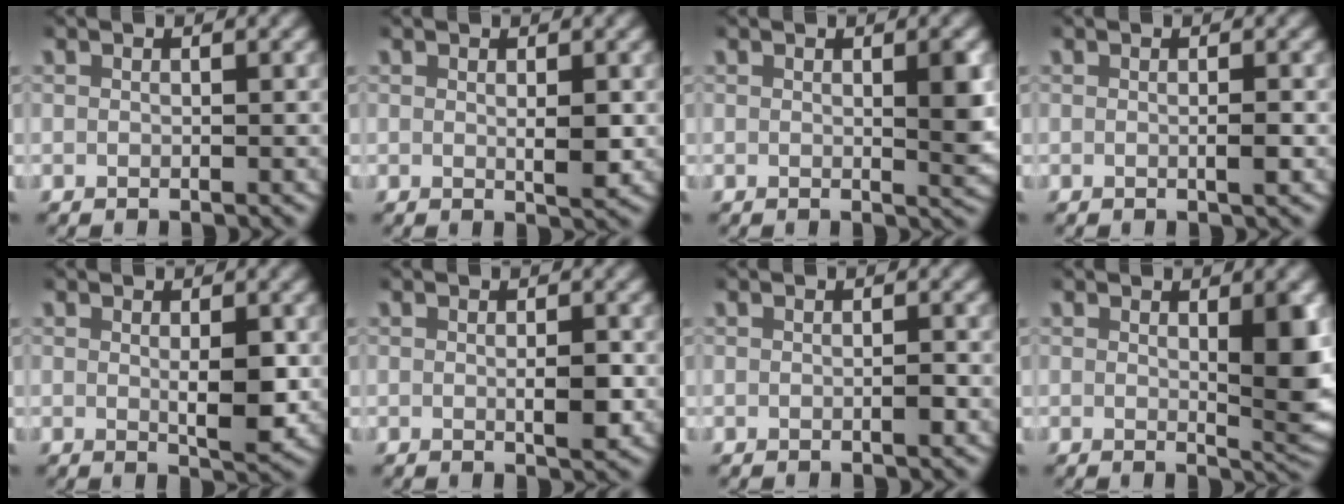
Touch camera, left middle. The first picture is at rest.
{"total": 1.7, "force": [0.2, 0.5, 1.6], "torque": [-0.024, -0.010, 0.005]}
{"total": 2.3, "force": [0.4, 0.5, 2.2], "torque": [-0.022, -0.009, 0.007]}
{"total": 0.9, "force": [-0.1, 0.0, 0.9], "torque": [-0.010, -0.001, -0.003]}
{"total": 3.1, "force": [0.2, 1.1, 2.9], "torque": [-0.046, -0.015, 0.006]}
{"total": 1.9, "force": [-0.1, 0.6, 1.7], "torque": [-0.023, -0.007, -0.001]}
{"total": 0.6, "force": [-0.2, 0.1, 0.5], "torque": [-0.004, 0.001, -0.005]}
{"total": 4.4, "force": [0.8, 1.2, 4.1], "torque": [-0.047, -0.015, 0.017]}